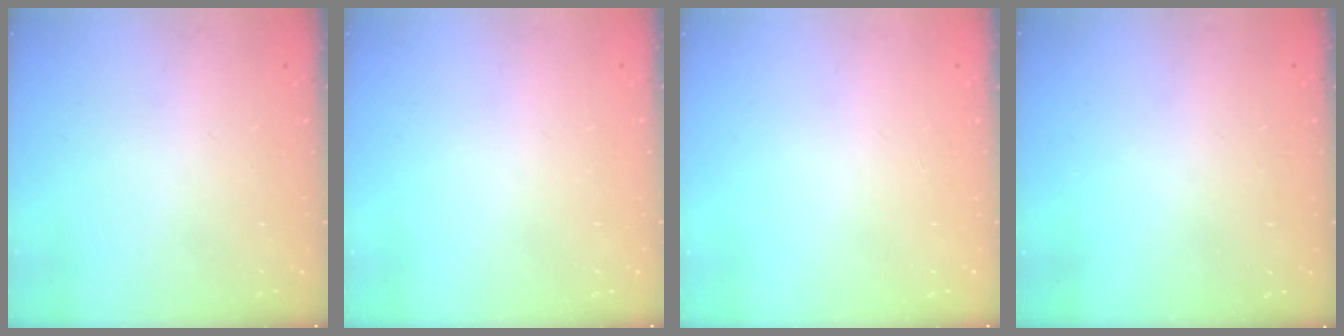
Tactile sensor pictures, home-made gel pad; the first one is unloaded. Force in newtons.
{"total": 0.0}
{"total": 0.0}
{"total": 3.7, "press": 3.7, "slide": 0.0}